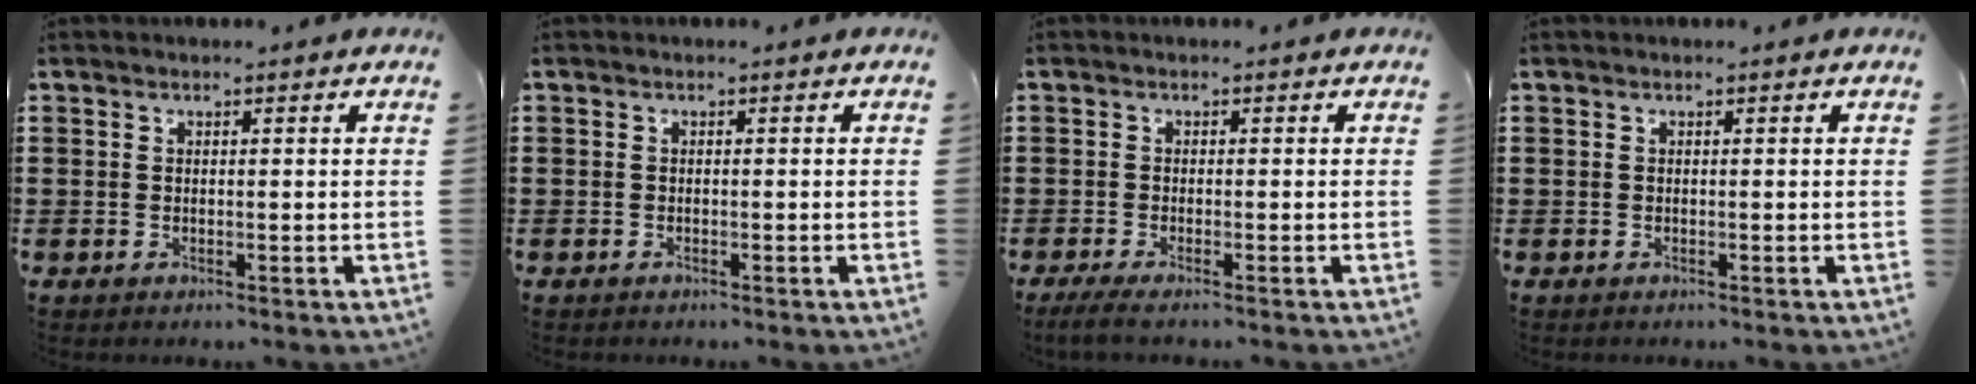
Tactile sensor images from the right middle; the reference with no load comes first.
{"total": 0.6, "force": [-0.5, 0.4, 0.0], "torque": [0.000, 0.003, -0.011]}
{"total": 1.4, "force": [-1.1, 0.0, 0.9], "torque": [-0.024, -0.004, -0.022]}
{"total": 0.0}